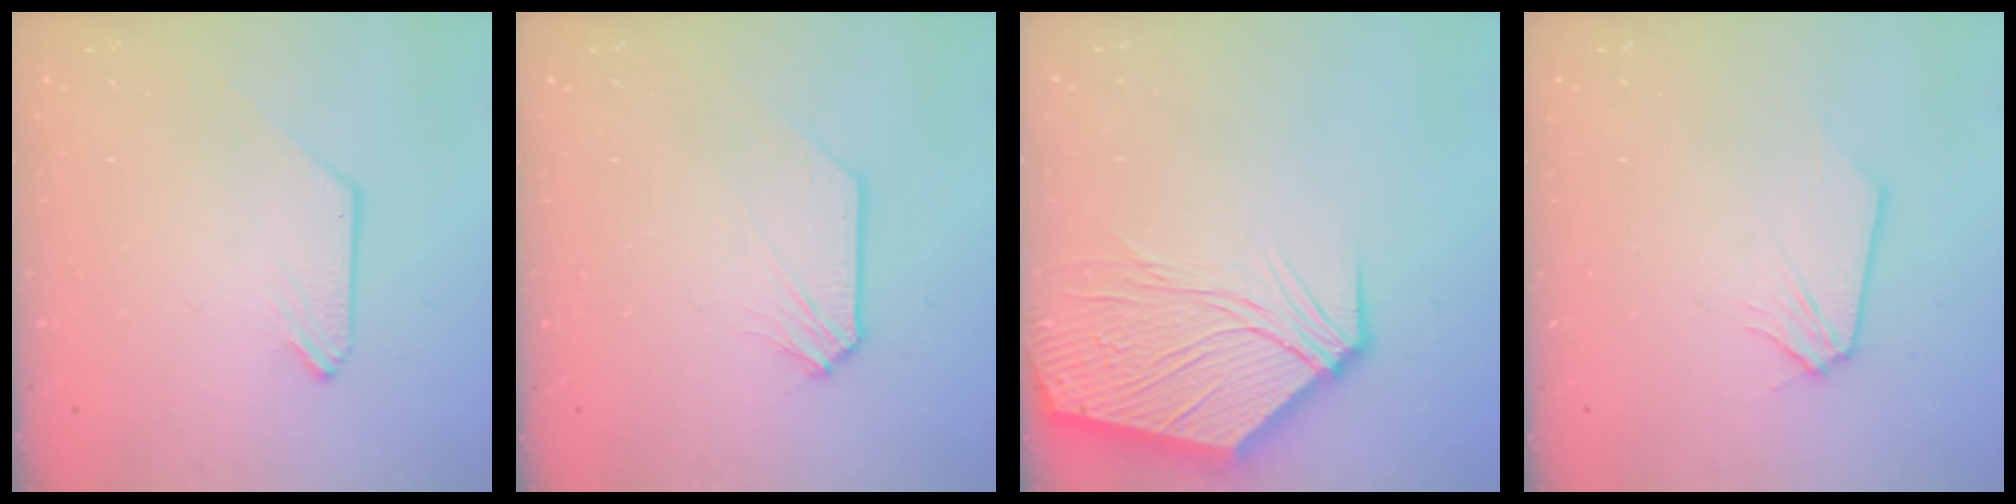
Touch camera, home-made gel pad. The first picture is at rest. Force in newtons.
{"total": 0.0}
{"total": 16.7, "press": 16.5, "slide": 2.8}
{"total": 0.0}